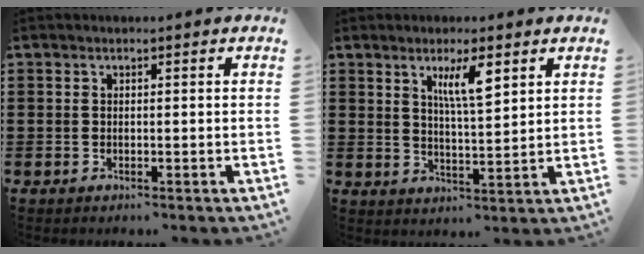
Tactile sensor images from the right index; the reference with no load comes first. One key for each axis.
{"total": 5.9, "fx": 3.0, "fy": 1.3, "fz": 4.9, "tx": -0.096, "ty": 0.004, "tz": 0.048}